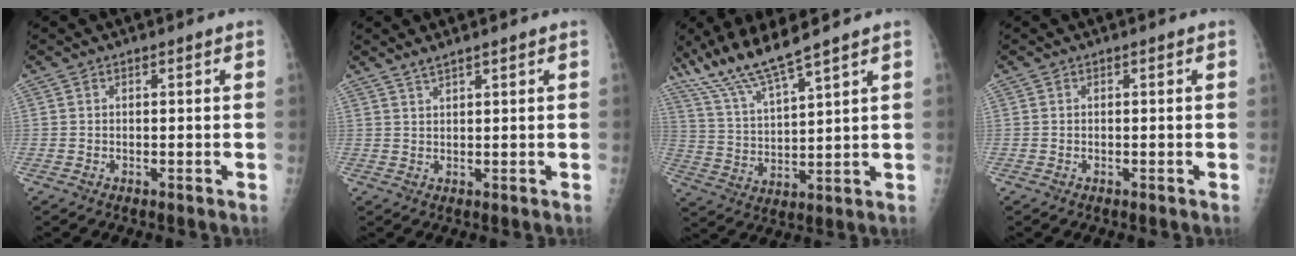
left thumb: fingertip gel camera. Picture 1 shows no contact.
{"total": 2.2, "force": [1.9, 0.0, 1.1], "torque": [-0.022, -0.005, 0.038]}
{"total": 11.4, "force": [9.1, 0.7, 6.8], "torque": [-0.137, -0.040, 0.186]}
{"total": 0.0}